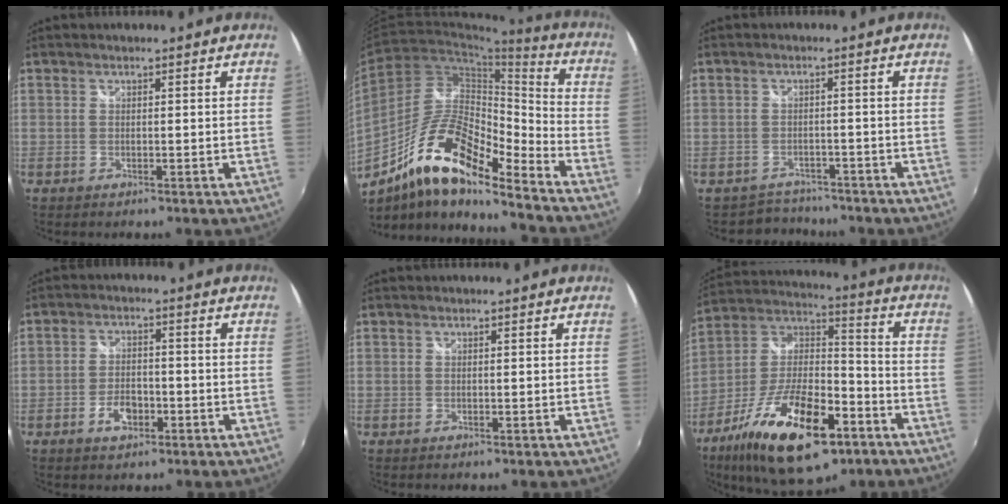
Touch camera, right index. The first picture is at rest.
{"total": 17.4, "force": [-11.7, 4.7, 12.0], "torque": [-0.212, 0.005, -0.222]}
{"total": 4.3, "force": [-3.3, 2.5, -0.9], "torque": [0.007, 0.020, -0.056]}
{"total": 4.9, "force": [-2.4, 2.9, 3.2], "torque": [-0.068, 0.005, -0.038]}
{"total": 0.0}
{"total": 25.5, "force": [-13.2, 10.8, 19.0], "torque": [-0.352, -0.020, -0.218]}